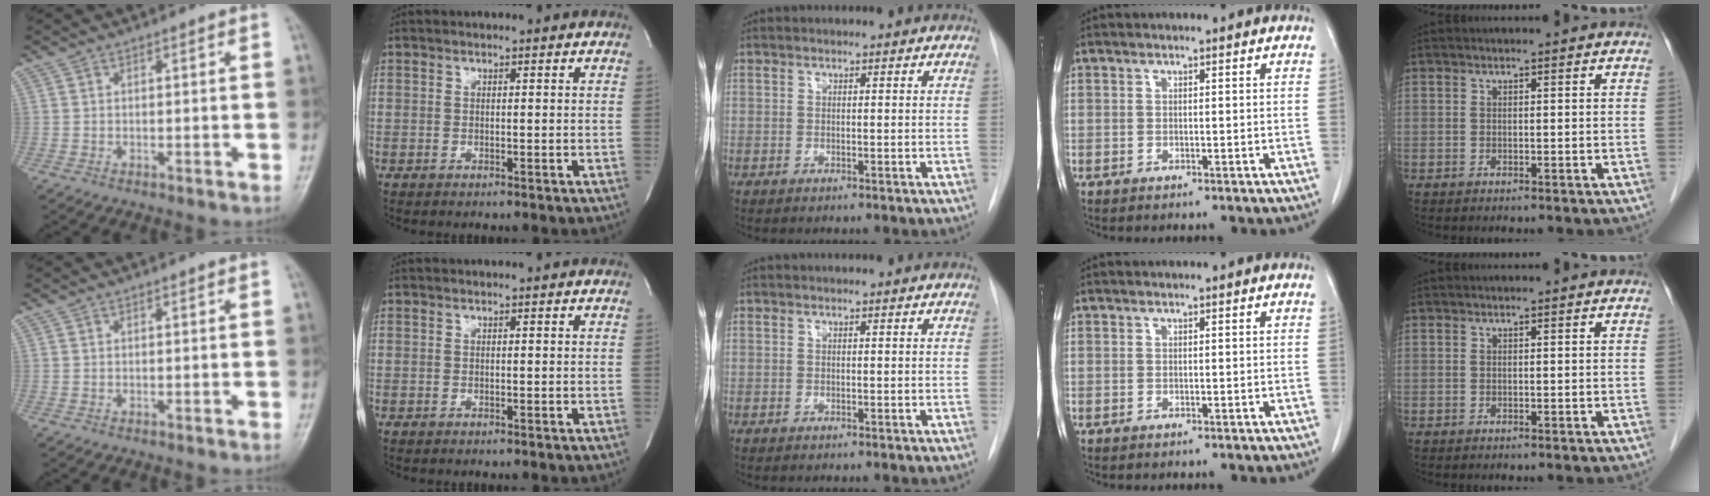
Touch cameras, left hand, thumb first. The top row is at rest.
{}